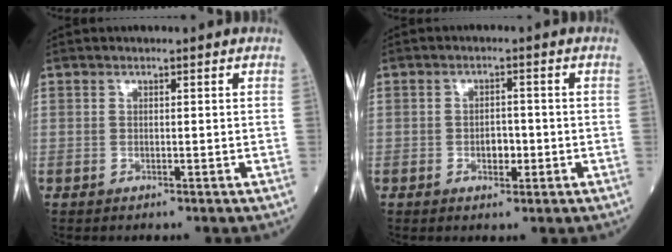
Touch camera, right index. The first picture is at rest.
{"total": 2.7, "force": [-0.7, 1.6, 2.1], "torque": [-0.027, 0.004, -0.007]}